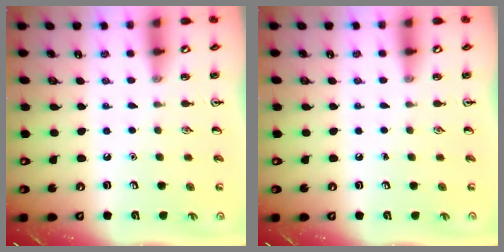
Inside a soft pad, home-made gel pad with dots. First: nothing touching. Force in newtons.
{"total": 0.0}